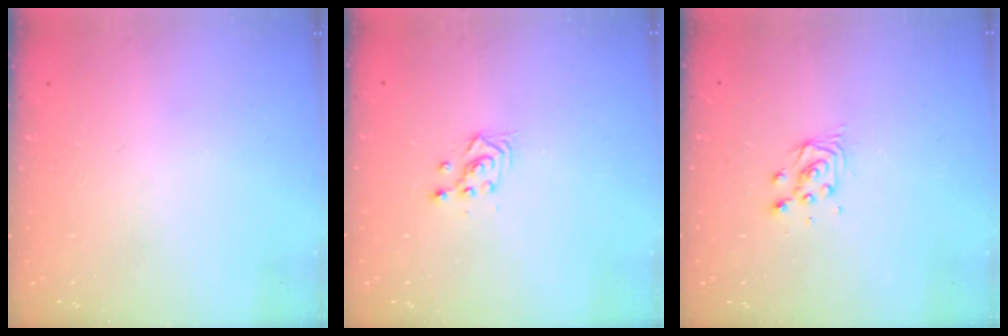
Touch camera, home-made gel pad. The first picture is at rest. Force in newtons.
{"total": 2.3, "press": 2.3, "slide": 0.2}
{"total": 4.7, "press": 4.7, "slide": 0.5}